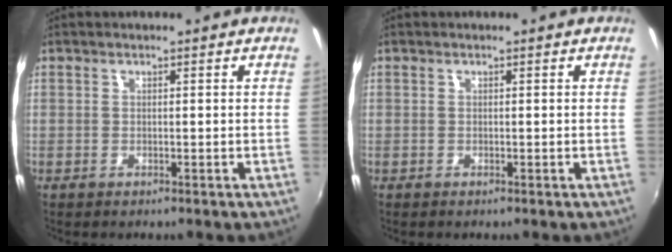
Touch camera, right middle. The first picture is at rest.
{"total": 0.0}